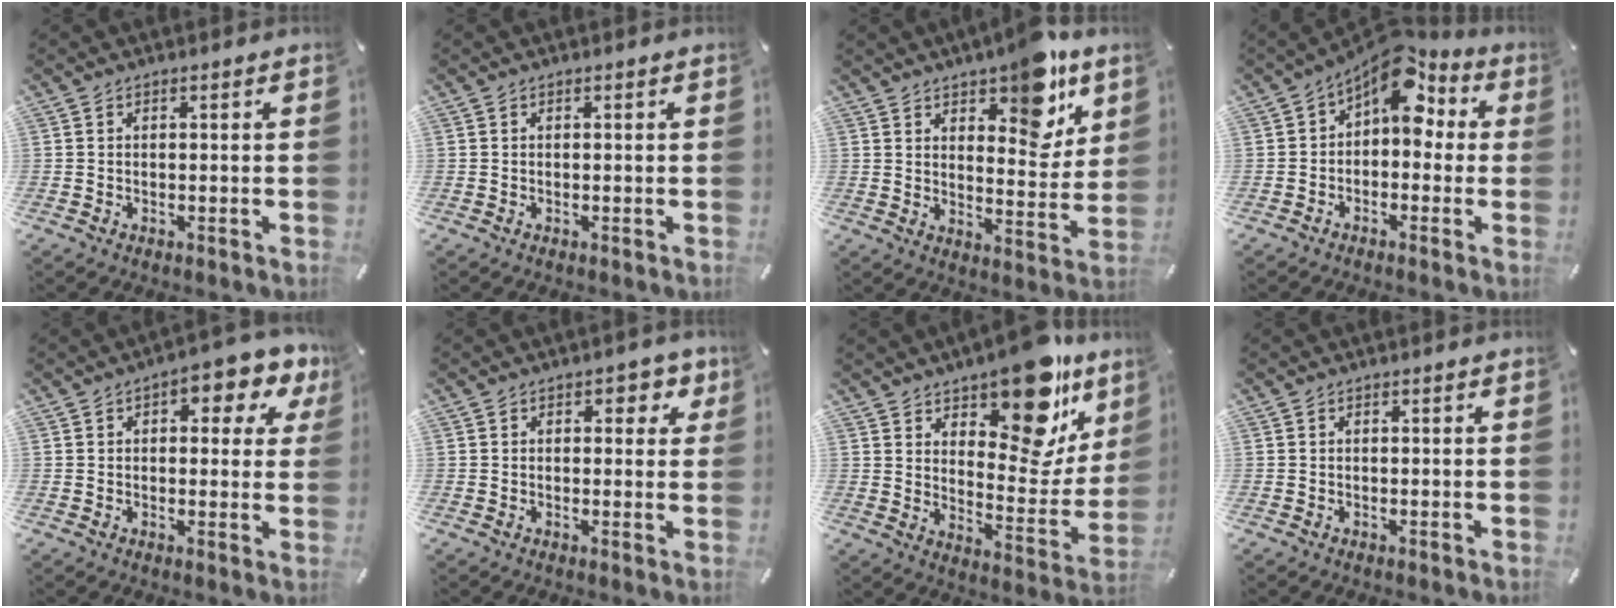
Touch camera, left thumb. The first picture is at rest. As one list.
[{"total": 0.0}, {"total": 12.9, "force": [8.6, 5.9, 7.6], "torque": [-0.083, -0.060, 0.145]}, {"total": 11.7, "force": [5.6, 6.7, 7.7], "torque": [-0.112, -0.036, 0.099]}, {"total": 7.9, "force": [3.2, 4.1, 5.9], "torque": [-0.072, -0.016, 0.046]}, {"total": 4.7, "force": [1.9, 3.0, 3.1], "torque": [-0.019, -0.005, 0.021]}, {"total": 19.2, "force": [14.1, 8.1, 10.3], "torque": [-0.127, -0.114, 0.234]}, {"total": 0.0}]